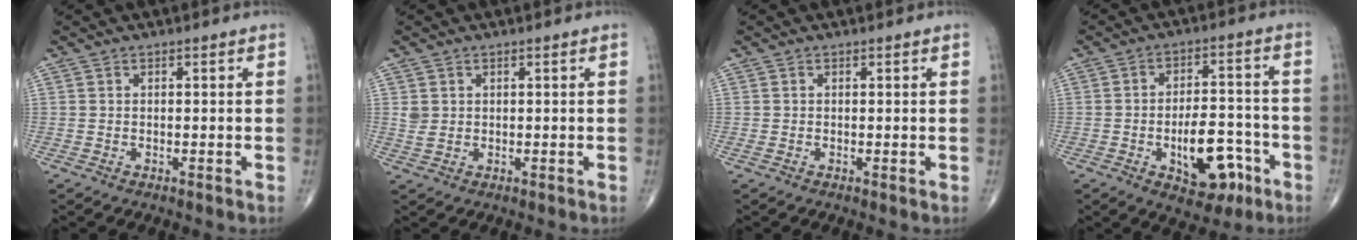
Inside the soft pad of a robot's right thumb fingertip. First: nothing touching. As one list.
[{"total": 2.2, "force": [0.5, 1.8, 1.1], "torque": [-0.019, -0.002, 0.017]}, {"total": 0.7, "force": [0.0, 0.2, 0.6], "torque": [-0.011, -0.003, -0.001]}, {"total": 12.3, "force": [-4.7, 6.5, 9.3], "torque": [-0.108, 0.035, -0.063]}]